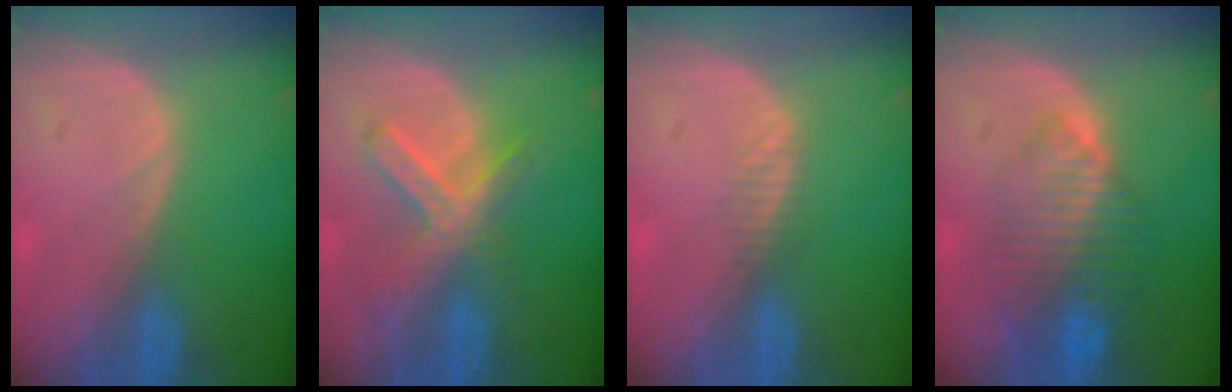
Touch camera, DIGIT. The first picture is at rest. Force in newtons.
{"total": 7.4, "press": 6.4, "slide": 3.8}
{"total": 1.3, "press": 1.1, "slide": 0.7}
{"total": 8.4, "press": 7.3, "slide": 4.1}